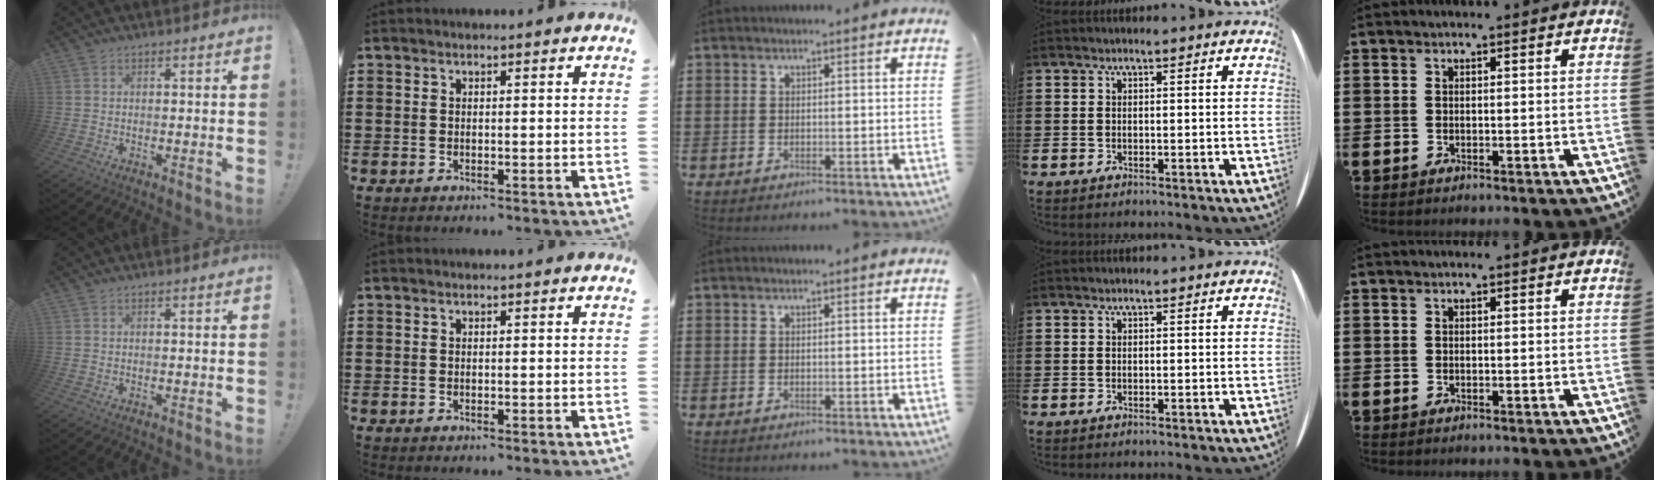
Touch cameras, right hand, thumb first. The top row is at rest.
{}